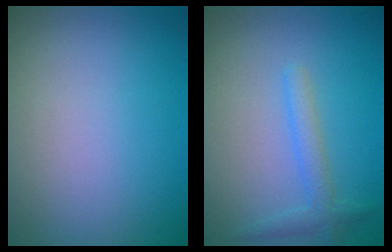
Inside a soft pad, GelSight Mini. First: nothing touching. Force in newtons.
{"total": 1.9, "press": 1.9, "slide": 0.1}